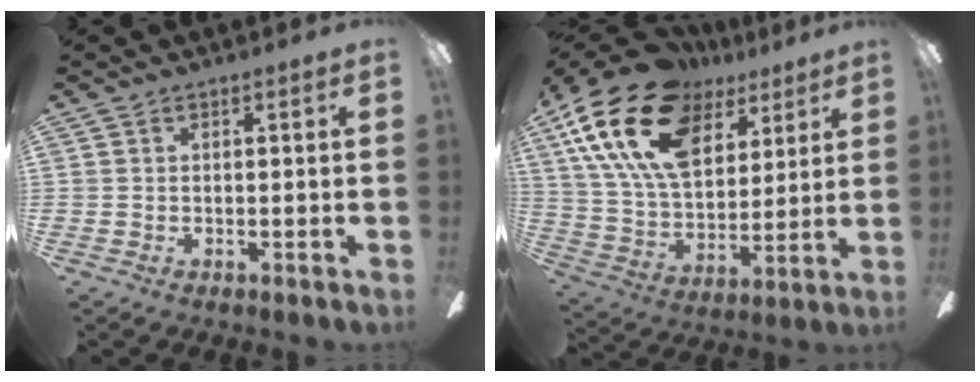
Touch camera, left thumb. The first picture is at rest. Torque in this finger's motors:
{"motor_torque": [0.65, 0.80, 1.98, -0.79, 0.62]}